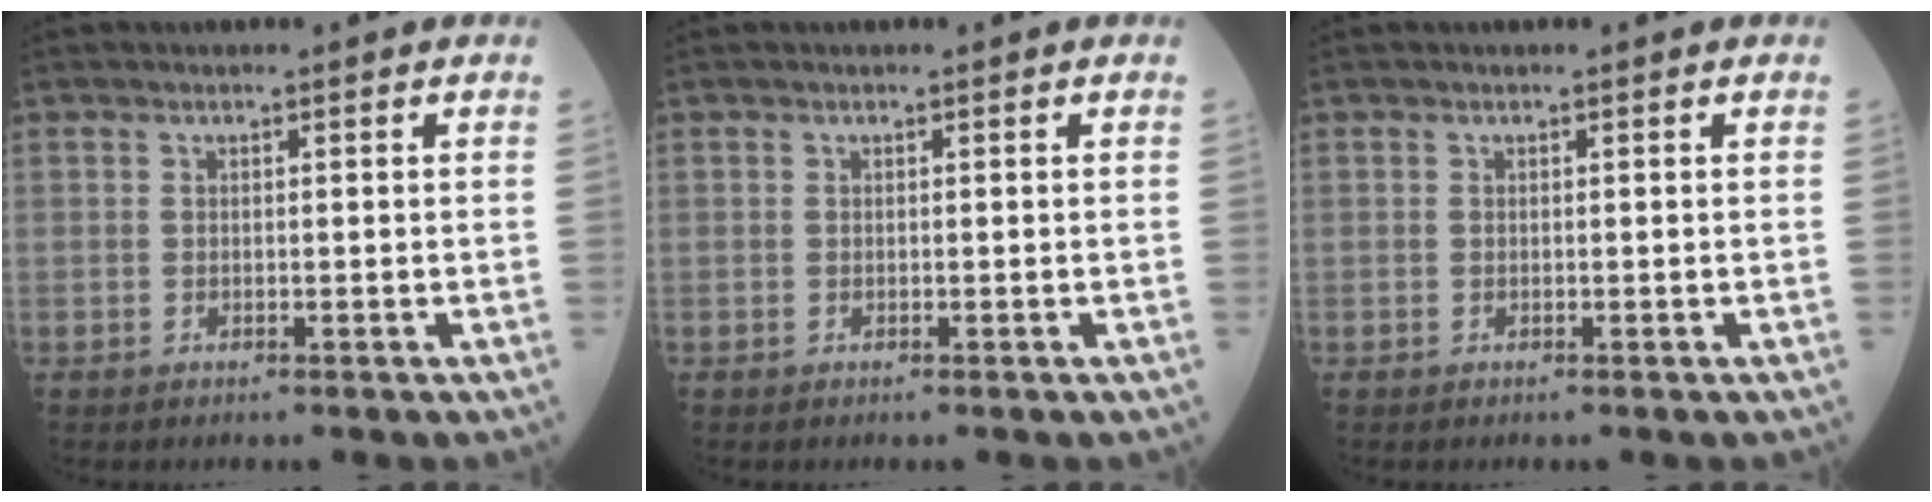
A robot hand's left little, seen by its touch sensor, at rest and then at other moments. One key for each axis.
{"total": 0.0}
{"total": 0.0}